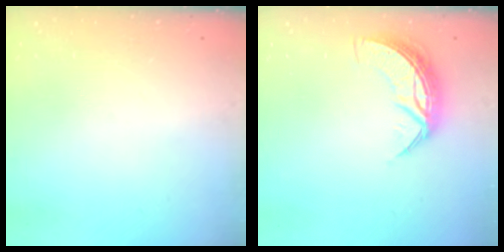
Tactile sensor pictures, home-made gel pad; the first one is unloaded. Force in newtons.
{"total": 8.8, "press": 8.8, "slide": 0.4}